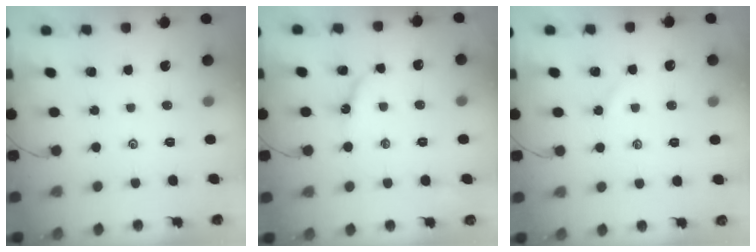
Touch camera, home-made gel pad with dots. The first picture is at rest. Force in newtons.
{"total": 4.9, "press": 4.9, "slide": 0.6}
{"total": 2.2, "press": 2.2, "slide": 0.3}